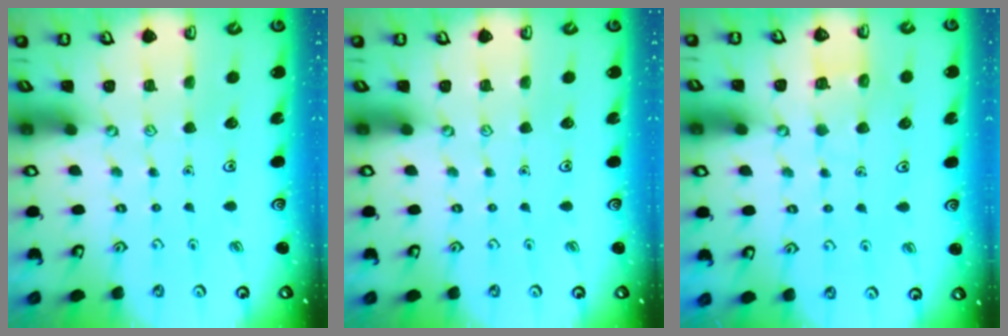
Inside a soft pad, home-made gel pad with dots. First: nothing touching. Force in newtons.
{"total": 0.0}
{"total": 5.6, "press": 5.6, "slide": 0.3}